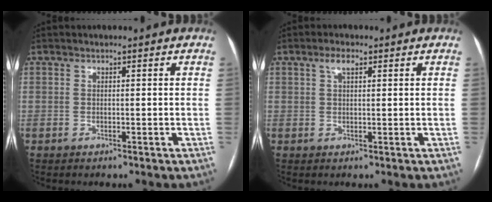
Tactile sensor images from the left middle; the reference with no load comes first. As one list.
[{"total": 2.2, "force": [1.2, 0.7, 1.7], "torque": [-0.039, 0.008, 0.024]}]